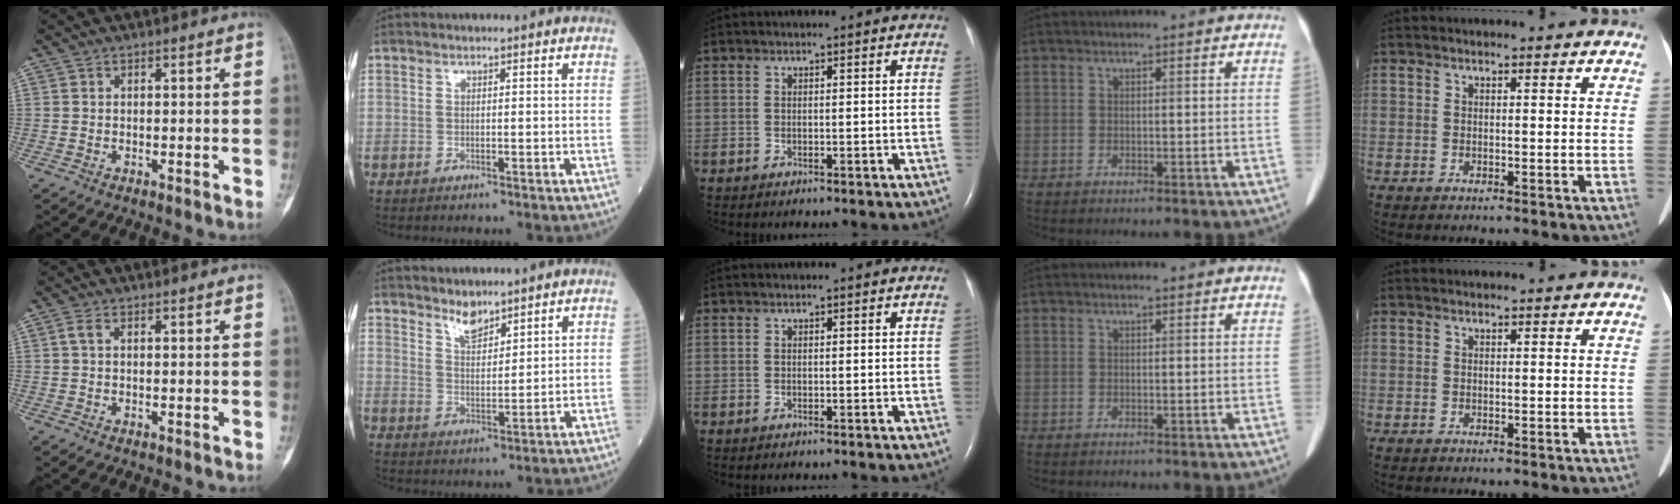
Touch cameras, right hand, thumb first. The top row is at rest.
{"thumb": {"total": 1.1, "force": [0.2, 0.5, 1.0], "torque": [-0.026, 0.001, 0.002]}, "index": {"total": 3.9, "force": [3.5, 1.0, 1.4], "torque": [-0.029, -0.005, 0.069]}}